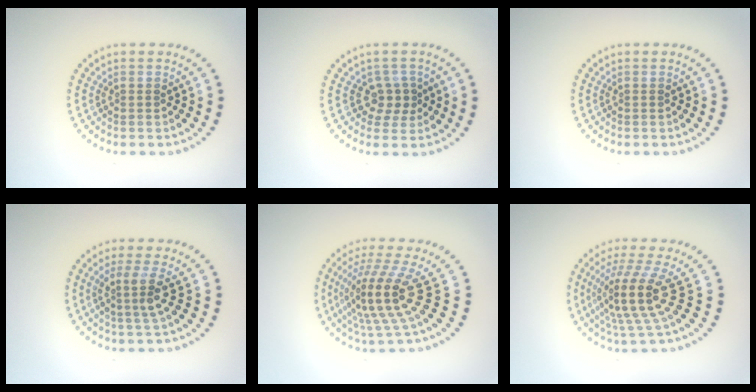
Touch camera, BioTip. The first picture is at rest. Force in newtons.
{"total": 1.9, "press": 1.6, "slide": 1.1}
{"total": 0.0}
{"total": 2.7, "press": 2.0, "slide": 1.8}
{"total": 5.5, "press": 4.0, "slide": 3.7}
{"total": 5.0, "press": 3.8, "slide": 3.4}